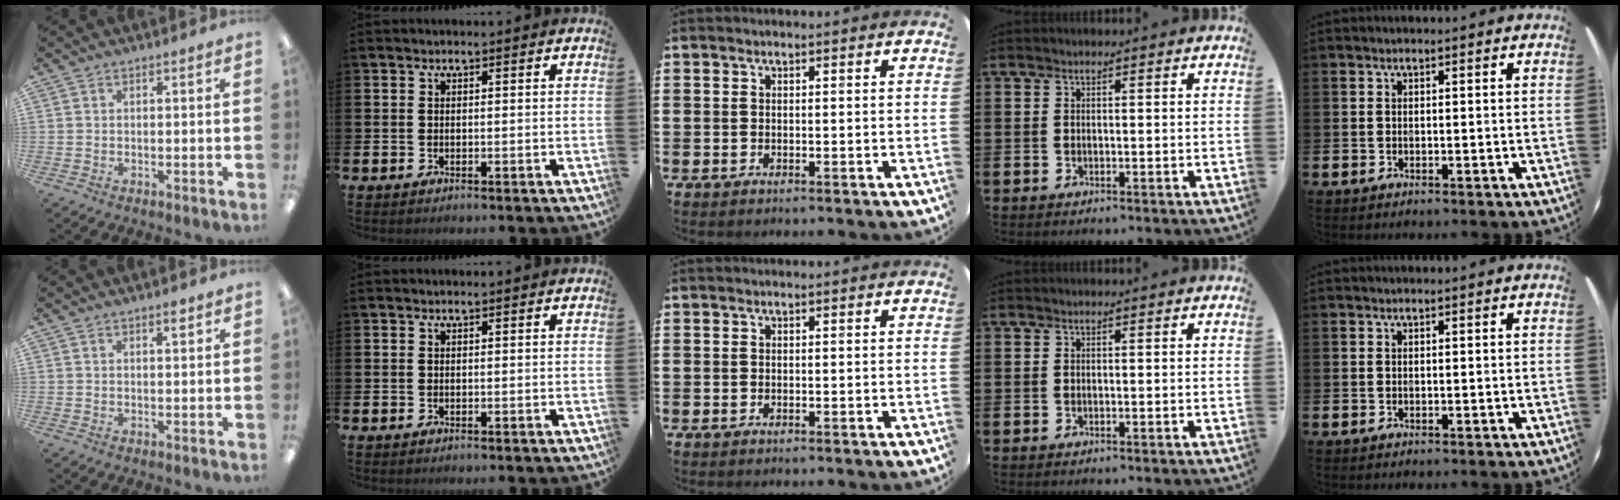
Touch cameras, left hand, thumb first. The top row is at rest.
{"thumb": {"total": 2.1, "force": [1.6, 0.5, 1.2], "torque": [-0.017, -0.002, 0.026]}}